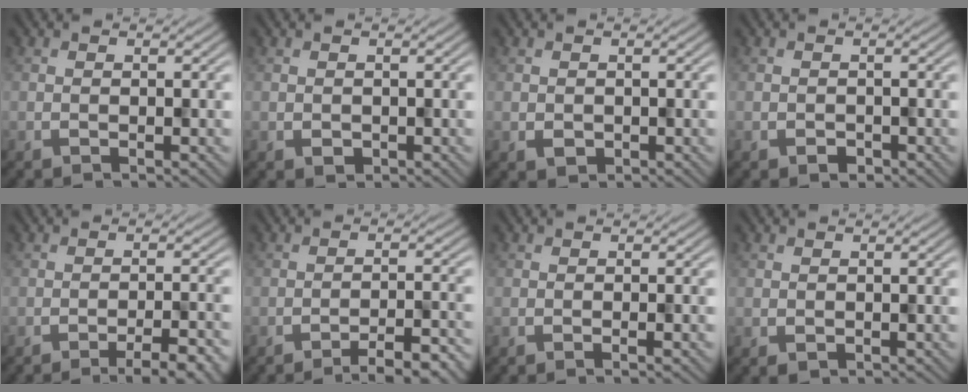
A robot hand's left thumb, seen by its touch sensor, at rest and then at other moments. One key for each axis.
{"total": 1.0, "fx": -0.3, "fy": 1.0, "fz": -0.1, "tx": 0.000, "ty": -0.002, "tz": 0.002}
{"total": 1.4, "fx": -0.5, "fy": 1.3, "fz": 0.1, "tx": -0.005, "ty": -0.004, "tz": -0.003}
{"total": 1.1, "fx": -0.6, "fy": 0.8, "fz": -0.5, "tx": 0.008, "ty": -0.003, "tz": -0.007}
{"total": 6.5, "fx": -4.4, "fy": 1.5, "fz": 4.5, "tx": -0.051, "ty": 0.015, "tz": -0.051}
{"total": 5.4, "fx": -4.2, "fy": 0.9, "fz": 3.3, "tx": -0.042, "ty": 0.013, "tz": -0.058}
{"total": 1.4, "fx": -0.4, "fy": 0.2, "fz": 1.4, "tx": -0.015, "ty": 0.002, "tz": -0.006}
{"total": 0.6, "fx": -0.1, "fy": 0.6, "fz": 0.0, "tx": -0.001, "ty": -0.002, "tz": 0.006}